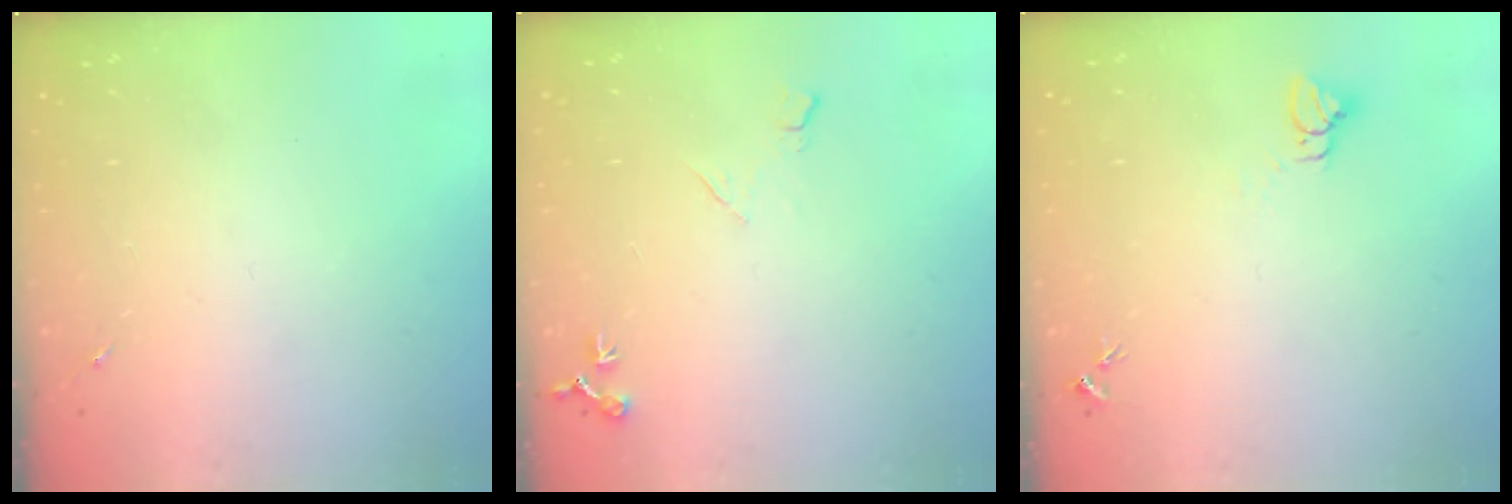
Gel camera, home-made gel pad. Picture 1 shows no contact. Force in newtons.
{"total": 7.0, "press": 7.0, "slide": 0.8}
{"total": 3.0, "press": 3.0, "slide": 0.1}